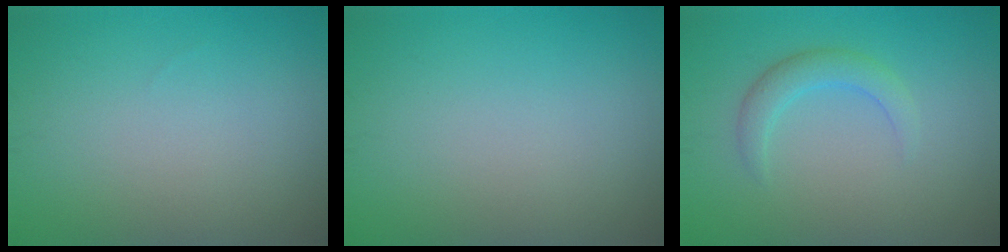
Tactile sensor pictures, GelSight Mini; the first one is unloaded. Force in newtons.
{"total": 0.0}
{"total": 2.3, "press": 2.3, "slide": 0.1}